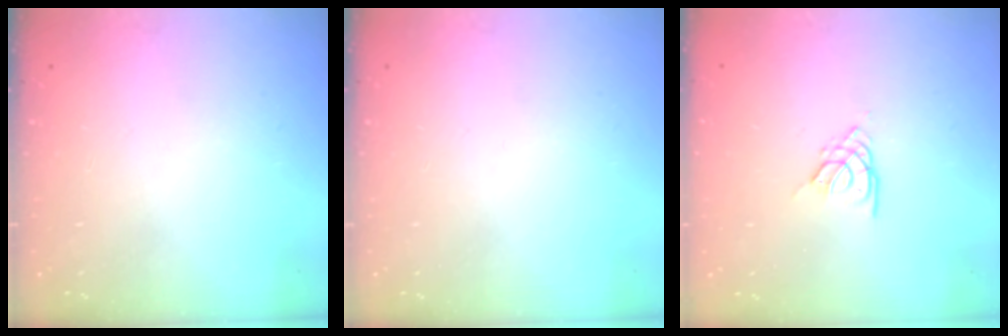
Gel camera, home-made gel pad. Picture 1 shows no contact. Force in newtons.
{"total": 0.0}
{"total": 3.2, "press": 3.1, "slide": 0.7}